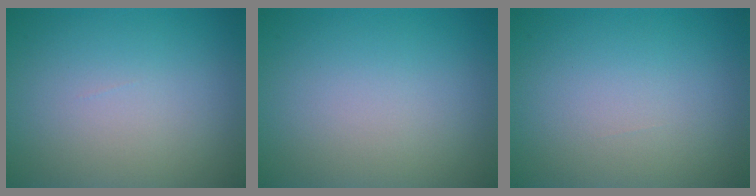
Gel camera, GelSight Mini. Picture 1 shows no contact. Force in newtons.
{"total": 0.0}
{"total": 0.0}